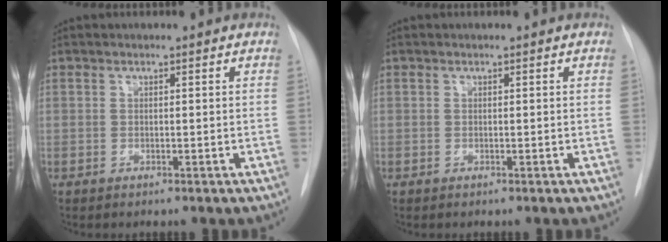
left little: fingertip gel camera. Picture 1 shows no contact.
{"total": 0.0}